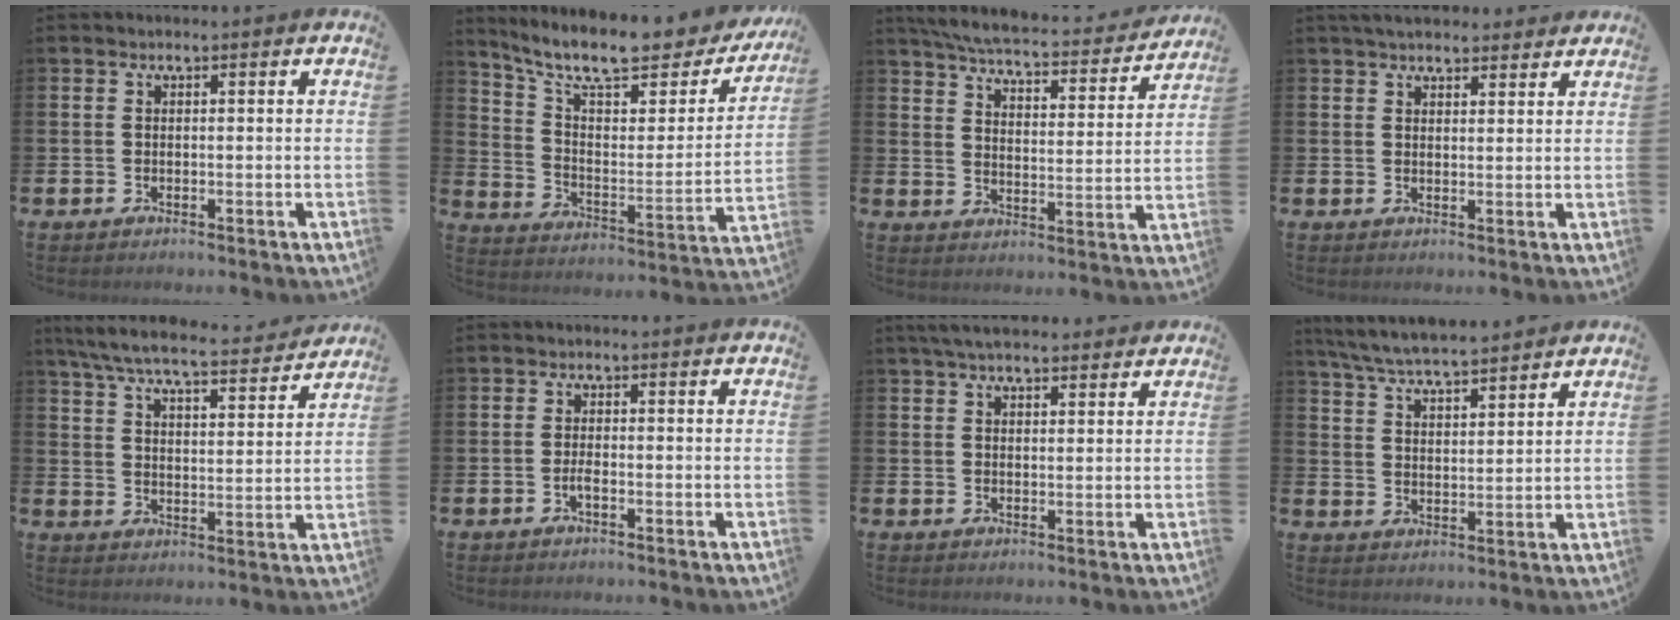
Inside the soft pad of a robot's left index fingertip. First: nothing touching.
{"total": 10.6, "force": [8.7, 3.1, 5.3], "torque": [-0.125, -0.055, 0.146]}
{"total": 5.8, "force": [5.5, 0.6, 1.7], "torque": [-0.060, -0.041, 0.092]}
{"total": 3.5, "force": [3.3, 0.9, 0.7], "torque": [-0.017, -0.010, 0.061]}
{"total": 7.6, "force": [7.0, 0.7, 2.9], "torque": [-0.084, -0.043, 0.119]}
{"total": 1.2, "force": [-0.6, 0.3, 1.1], "torque": [-0.028, 0.002, -0.010]}
{"total": 4.1, "force": [3.8, 1.0, 1.3], "torque": [-0.029, -0.008, 0.070]}
{"total": 6.3, "force": [6.2, 0.3, 1.4], "torque": [-0.051, -0.034, 0.109]}